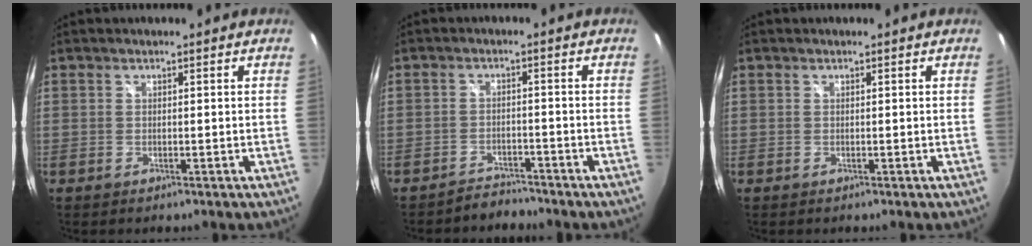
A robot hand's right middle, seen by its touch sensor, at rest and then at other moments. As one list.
[{"total": 3.5, "force": [-3.4, 0.8, -0.2], "torque": [-0.005, 0.004, -0.059]}, {"total": 0.0}]